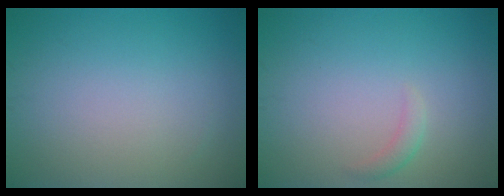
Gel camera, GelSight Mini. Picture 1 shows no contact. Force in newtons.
{"total": 1.1, "press": 1.1, "slide": 0.0}